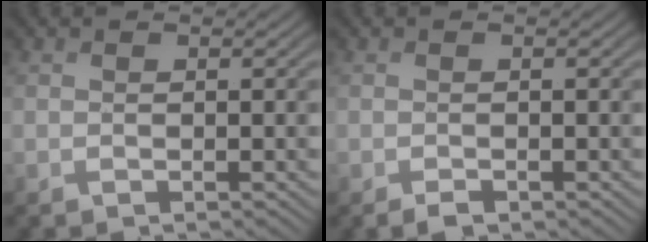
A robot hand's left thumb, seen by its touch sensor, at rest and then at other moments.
{"total": 1.0, "force": [-0.7, 0.4, 0.5], "torque": [-0.010, -0.003, -0.013]}